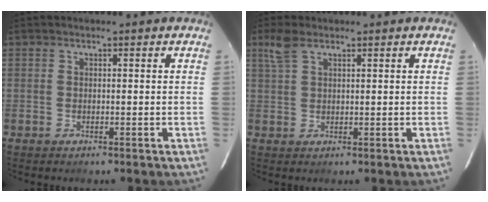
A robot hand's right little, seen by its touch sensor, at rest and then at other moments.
{"total": 3.3, "force": [2.3, 1.3, 2.1], "torque": [-0.047, 0.008, 0.048]}